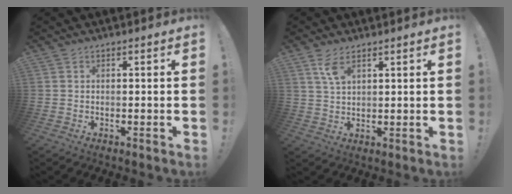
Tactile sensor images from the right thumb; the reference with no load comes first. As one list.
[{"total": 5.3, "force": [3.0, 2.1, 3.7], "torque": [-0.062, -0.013, 0.054]}]